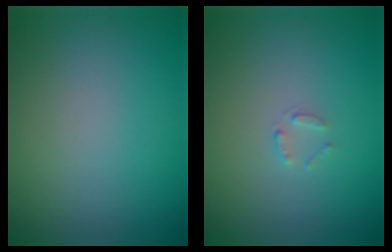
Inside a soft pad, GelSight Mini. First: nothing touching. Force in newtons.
{"total": 0.7, "press": 0.4, "slide": 0.6}